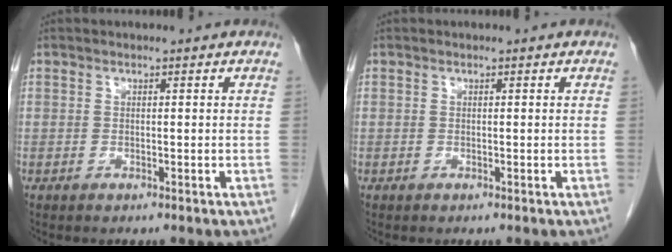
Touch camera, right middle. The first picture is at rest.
{"total": 0.0}